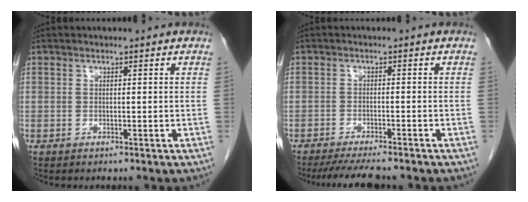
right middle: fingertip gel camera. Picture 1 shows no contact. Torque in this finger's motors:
{"motor_torque": [0.04, -0.03, 0.01, 0.03]}